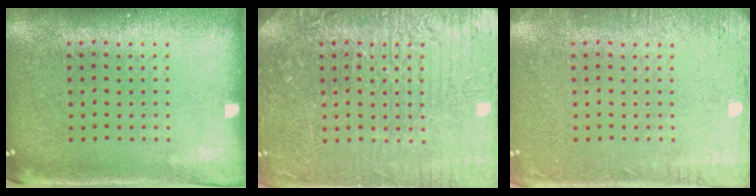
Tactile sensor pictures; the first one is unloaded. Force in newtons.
{"total": 7.8, "press": 7.7, "slide": 1.0}
{"total": 2.5, "press": 2.5, "slide": 0.3}